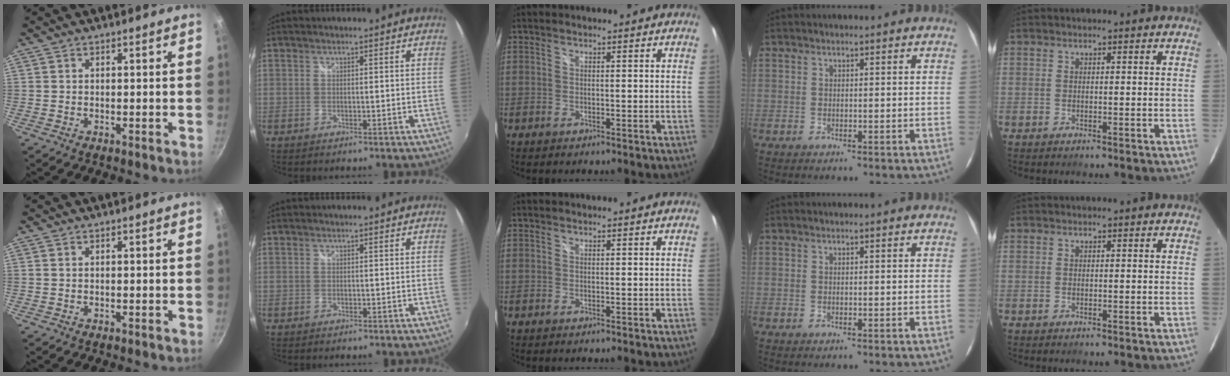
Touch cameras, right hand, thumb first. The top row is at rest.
{}